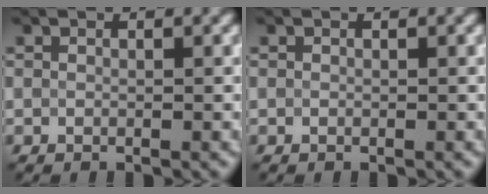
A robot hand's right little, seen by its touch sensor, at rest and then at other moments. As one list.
[{"total": 0.0}]